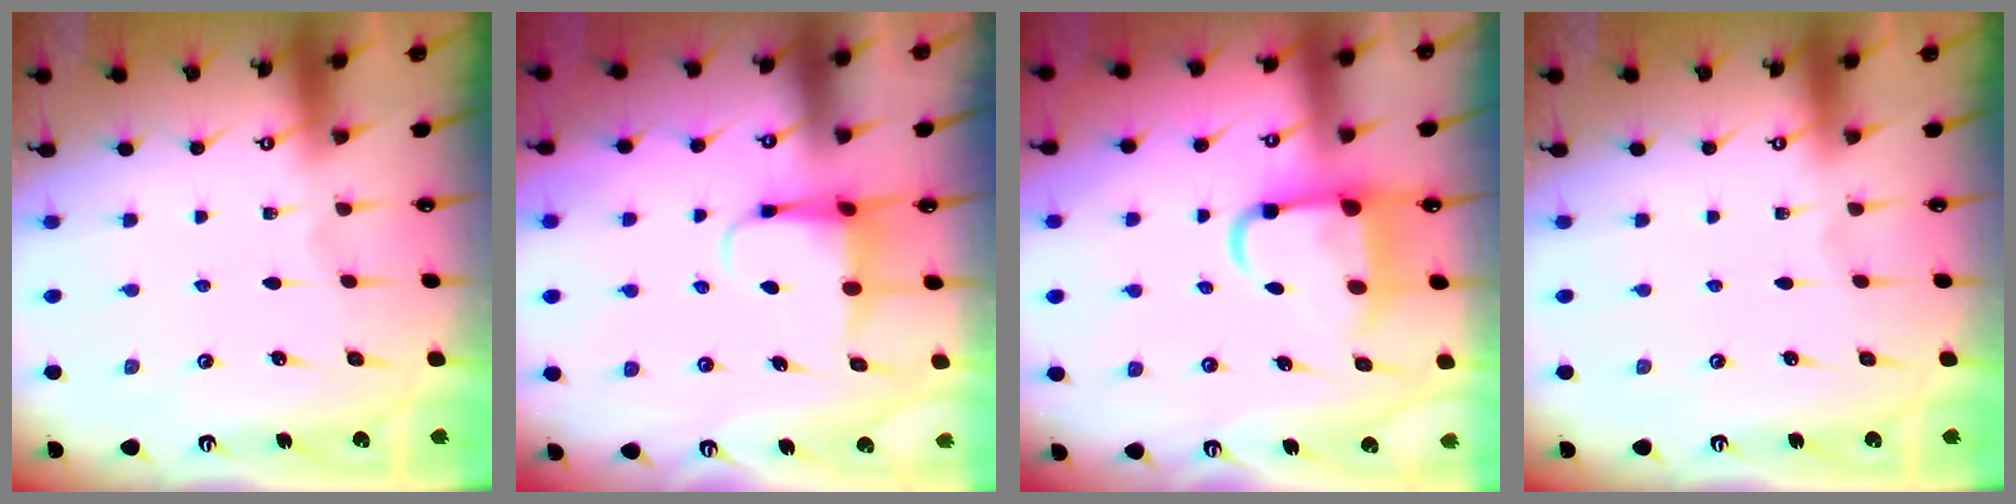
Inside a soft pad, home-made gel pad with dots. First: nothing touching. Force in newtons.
{"total": 5.3, "press": 5.3, "slide": 0.4}
{"total": 8.8, "press": 8.6, "slide": 1.6}
{"total": 0.0}